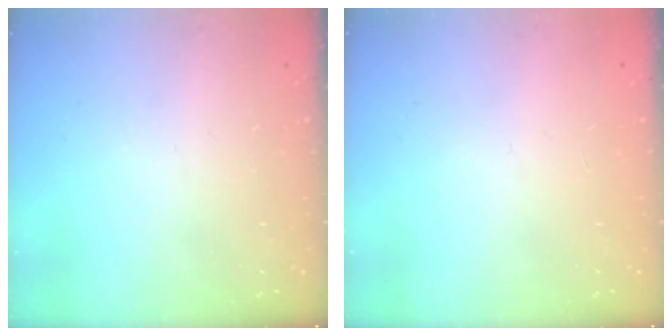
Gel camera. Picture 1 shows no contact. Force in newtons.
{"total": 0.0}